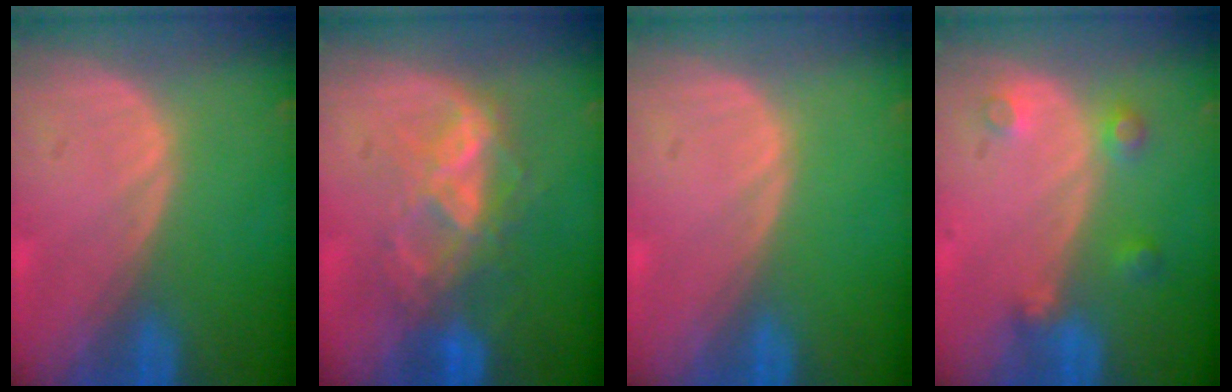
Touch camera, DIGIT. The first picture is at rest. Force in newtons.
{"total": 6.8, "press": 6.7, "slide": 1.5}
{"total": 0.0}
{"total": 3.5, "press": 3.1, "slide": 1.5}